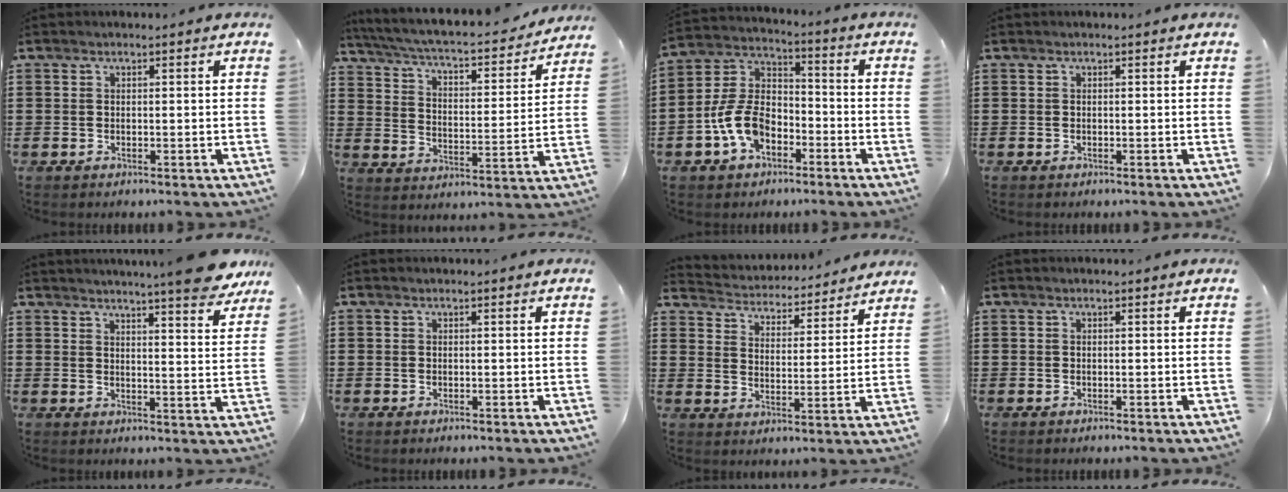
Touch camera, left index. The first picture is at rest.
{"total": 4.6, "force": [4.2, 0.0, 2.0], "torque": [-0.062, -0.038, 0.062]}
{"total": 9.4, "force": [-4.5, 5.6, 6.1], "torque": [-0.160, 0.007, -0.093]}
{"total": 0.0}
{"total": 6.7, "force": [5.9, -0.5, 3.1], "torque": [-0.054, -0.031, 0.099]}
{"total": 0.0}
{"total": 3.8, "force": [3.8, 0.0, -0.3], "torque": [-0.020, -0.033, 0.060]}
{"total": 0.0}